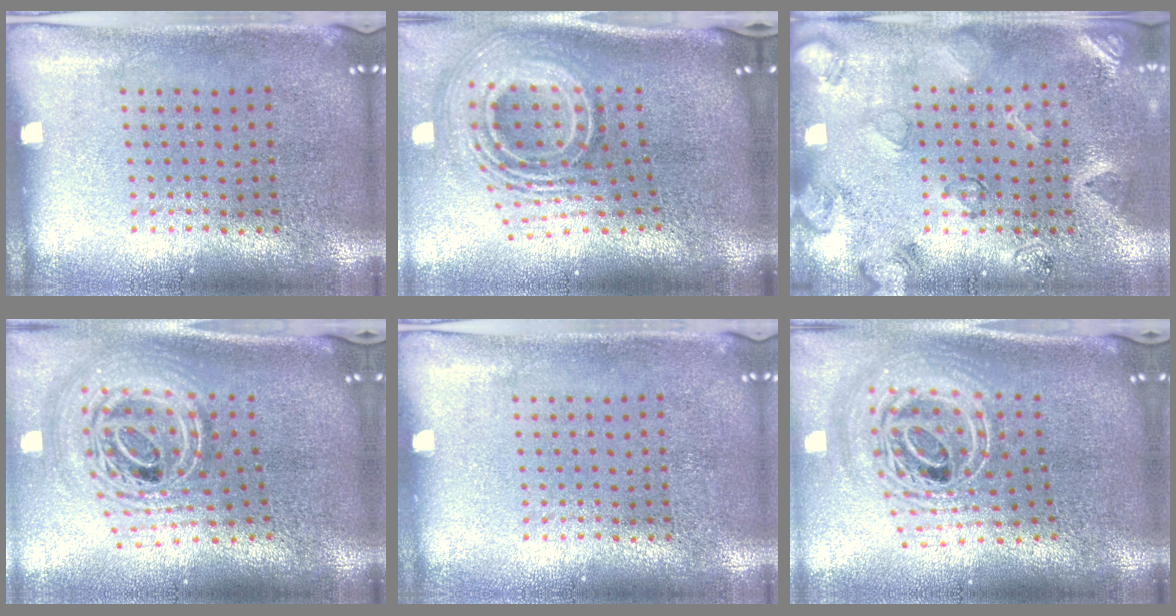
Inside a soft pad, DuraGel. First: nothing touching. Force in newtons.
{"total": 3.0, "press": 1.8, "slide": 2.4}
{"total": 2.5, "press": 1.8, "slide": 1.8}
{"total": 2.9, "press": 2.0, "slide": 2.1}
{"total": 0.0}
{"total": 2.8, "press": 2.0, "slide": 1.9}